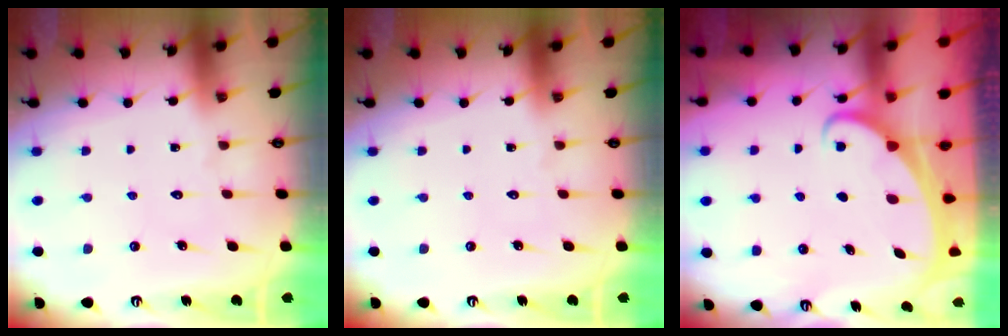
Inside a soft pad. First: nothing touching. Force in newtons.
{"total": 0.0}
{"total": 1.9, "press": 1.9, "slide": 0.3}